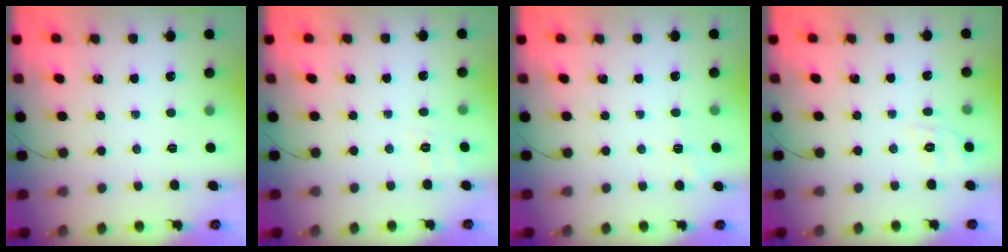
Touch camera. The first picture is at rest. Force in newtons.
{"total": 1.9, "press": 0.6, "slide": 1.9}
{"total": 2.6, "press": 2.1, "slide": 1.6}
{"total": 5.8, "press": 5.4, "slide": 2.2}